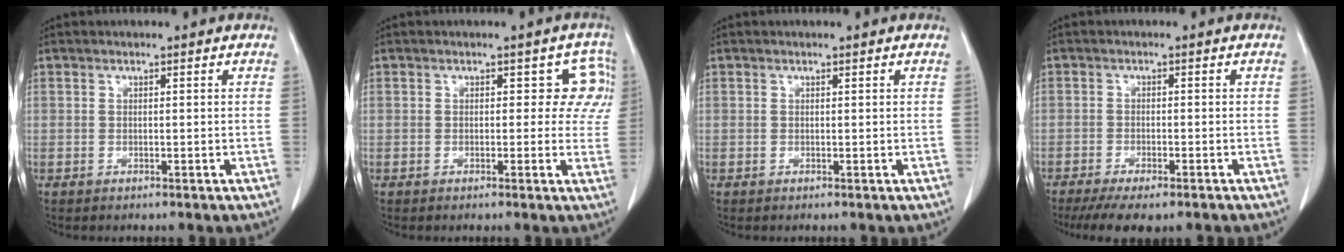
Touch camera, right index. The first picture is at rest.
{"total": 4.8, "force": [1.2, 3.1, 3.4], "torque": [-0.004, 0.020, 0.003]}
{"total": 0.0}
{"total": 8.9, "force": [-6.9, 2.3, 5.1], "torque": [-0.070, -0.012, -0.102]}